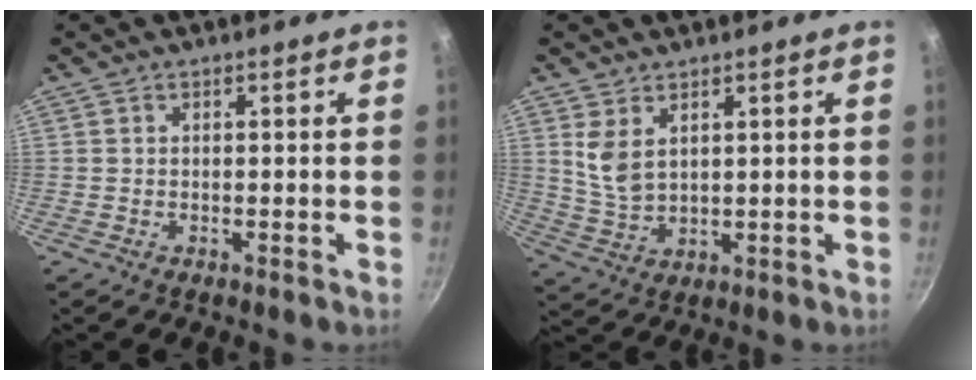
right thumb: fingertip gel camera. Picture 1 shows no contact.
{"total": 6.1, "force": [2.6, 3.6, 4.2], "torque": [-0.072, -0.028, 0.059]}